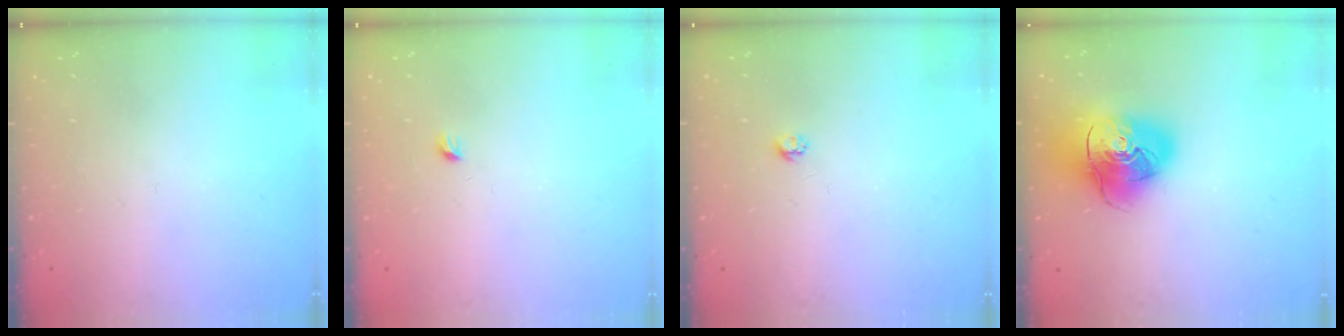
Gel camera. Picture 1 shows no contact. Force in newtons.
{"total": 2.9, "press": 2.9, "slide": 0.4}
{"total": 2.7, "press": 2.7, "slide": 0.4}
{"total": 17.9, "press": 17.8, "slide": 2.3}